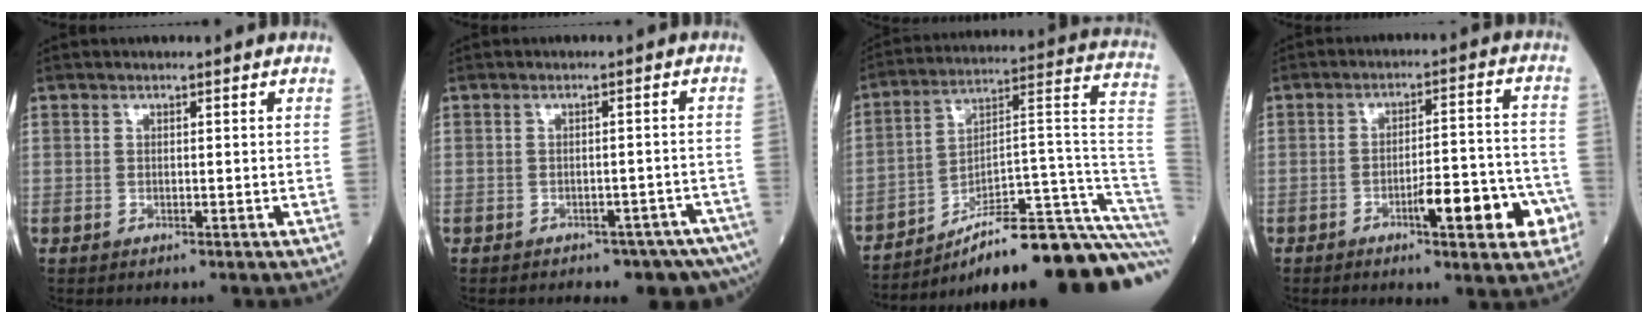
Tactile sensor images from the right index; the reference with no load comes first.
{"total": 7.9, "force": [-6.4, 2.7, 3.7], "torque": [-0.033, 0.009, -0.070]}
{"total": 24.7, "force": [-19.3, 0.7, 15.4], "torque": [-0.116, 0.040, -0.285]}
{"total": 10.6, "force": [-4.5, 2.2, 9.3], "torque": [-0.122, 0.016, -0.056]}